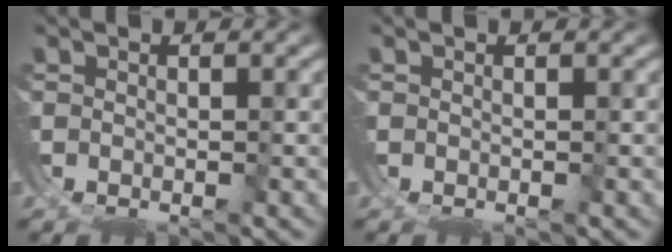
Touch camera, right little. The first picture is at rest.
{"total": 0.0}